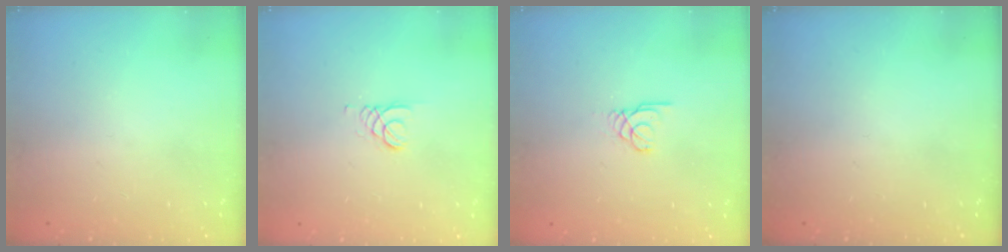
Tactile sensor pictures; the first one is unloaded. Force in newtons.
{"total": 0.7, "press": 0.7, "slide": 0.1}
{"total": 1.7, "press": 1.7, "slide": 0.2}
{"total": 0.0}